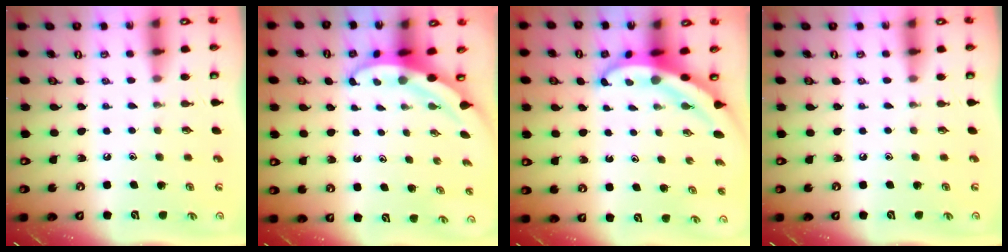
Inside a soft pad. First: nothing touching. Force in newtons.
{"total": 3.9, "press": 3.8, "slide": 0.5}
{"total": 4.9, "press": 4.8, "slide": 0.6}
{"total": 0.0}